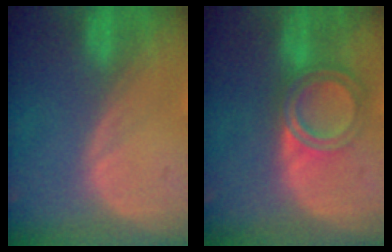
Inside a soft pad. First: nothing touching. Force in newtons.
{"total": 6.4, "press": 5.4, "slide": 3.4}